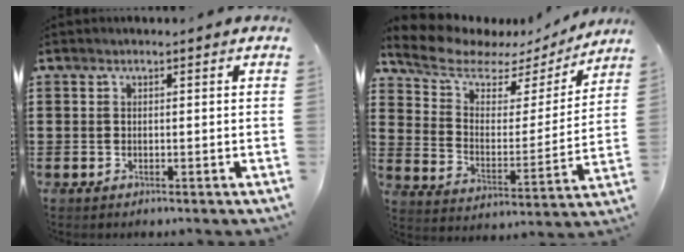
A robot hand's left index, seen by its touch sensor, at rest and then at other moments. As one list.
[{"total": 7.3, "force": [6.1, 3.1, 2.5], "torque": [-0.085, -0.034, 0.104]}]